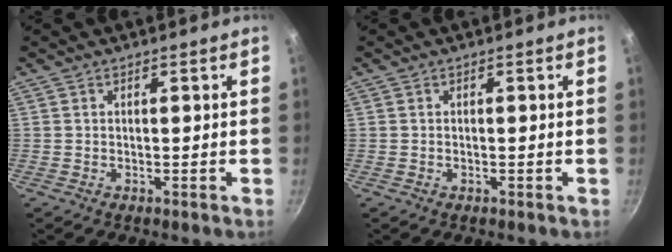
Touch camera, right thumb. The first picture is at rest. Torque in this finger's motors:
{"motor_torque": [0.30, 0.08, -0.18, 0.02, -0.01]}